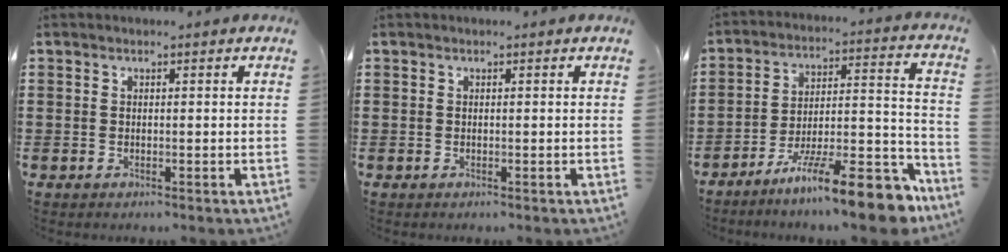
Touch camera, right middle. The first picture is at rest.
{"total": 0.0}
{"total": 14.8, "force": [-11.0, 1.8, 9.8], "torque": [-0.141, 0.040, -0.187]}